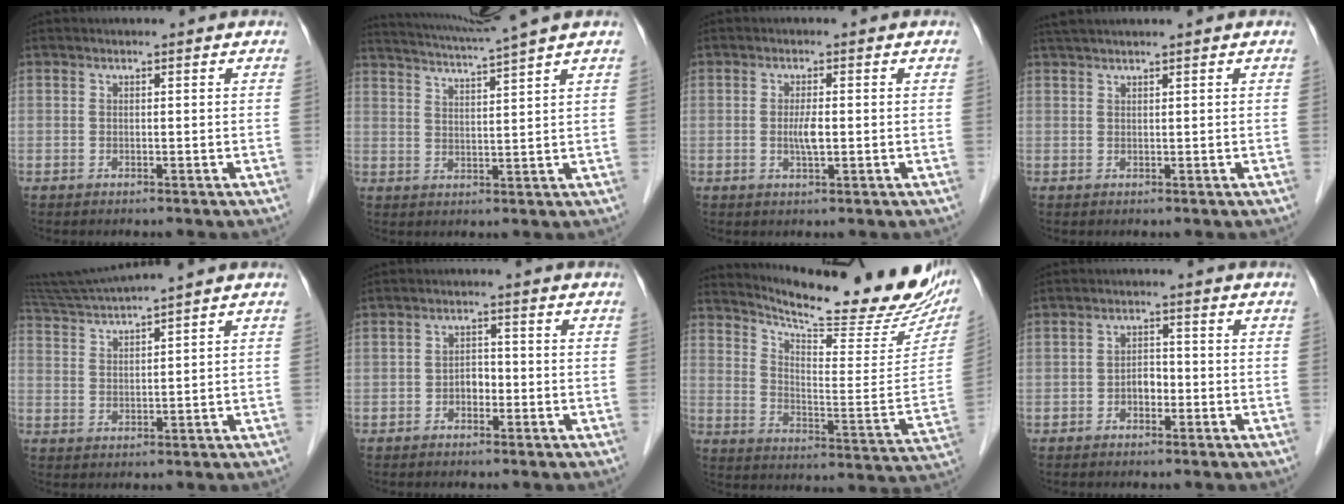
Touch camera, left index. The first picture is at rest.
{"total": 9.8, "force": [8.6, -2.5, 4.0], "torque": [-0.076, -0.004, 0.134]}
{"total": 2.4, "force": [-0.2, 0.4, 2.4], "torque": [-0.049, -0.002, -0.002]}
{"total": 4.1, "force": [3.5, -0.4, 2.1], "torque": [-0.033, 0.033, 0.066]}
{"total": 7.6, "force": [6.9, -1.9, 2.7], "torque": [-0.057, 0.010, 0.134]}
{"total": 2.1, "force": [-0.9, 1.3, 1.4], "torque": [-0.017, 0.007, -0.016]}
{"total": 22.6, "force": [20.4, 3.1, 9.3], "torque": [-0.146, -0.069, 0.270]}
{"total": 2.3, "force": [-1.0, 1.4, 1.6], "torque": [-0.022, 0.008, -0.017]}